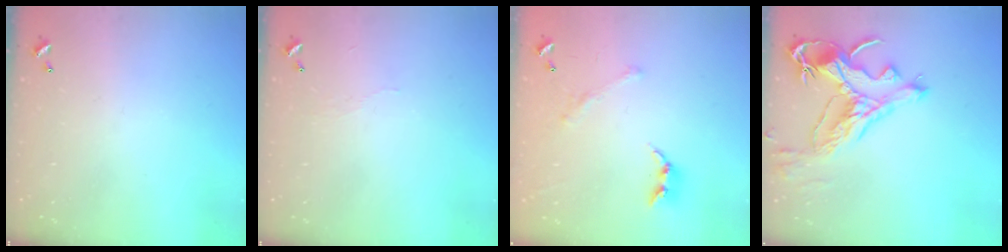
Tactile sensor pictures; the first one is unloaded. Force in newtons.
{"total": 2.0, "press": 1.9, "slide": 0.4}
{"total": 2.3, "press": 2.0, "slide": 1.0}
{"total": 5.8, "press": 5.5, "slide": 1.6}